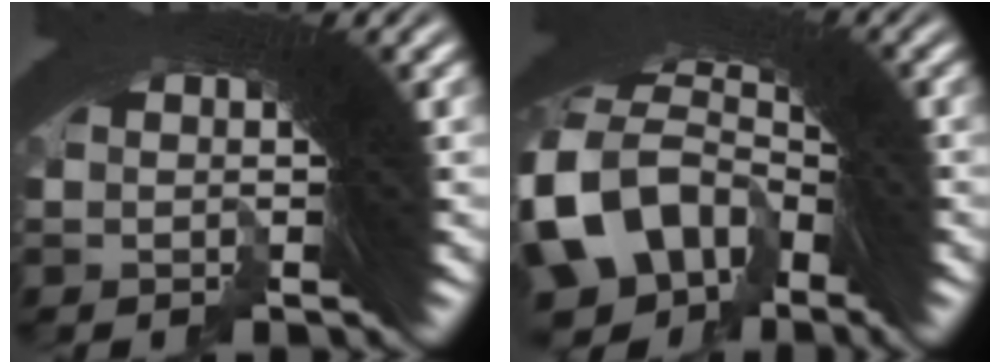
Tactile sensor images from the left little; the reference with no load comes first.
{"total": 10.1, "force": [-4.9, 8.0, 3.8], "torque": [-0.094, -0.049, -0.073]}